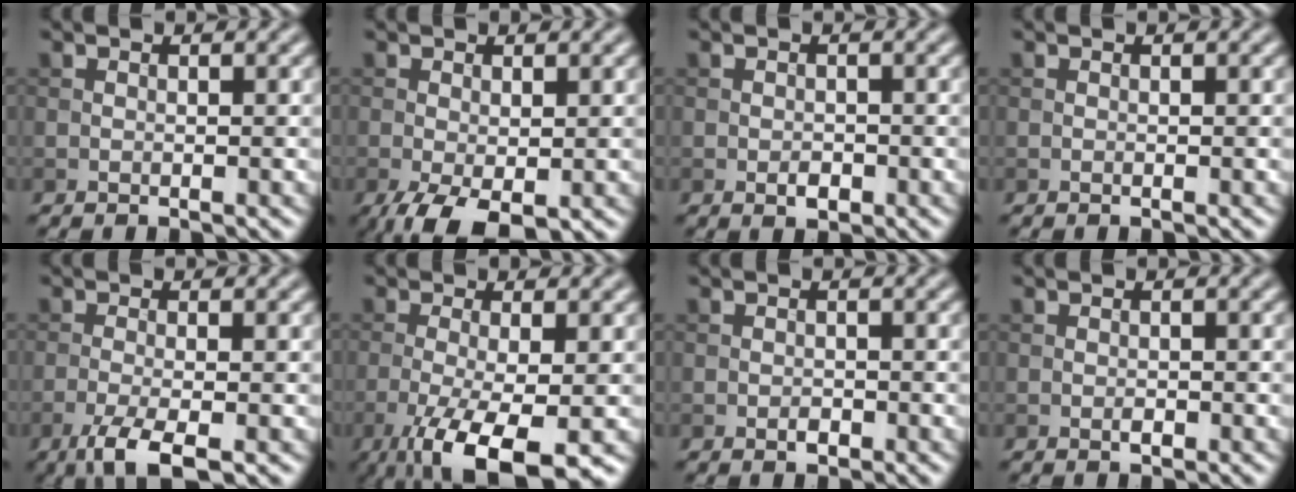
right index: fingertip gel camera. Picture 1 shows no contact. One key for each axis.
{"total": 4.6, "fx": -2.0, "fy": 2.0, "fz": 3.6, "tx": -0.074, "ty": -0.017, "tz": -0.031}
{"total": 1.3, "fx": -0.5, "fy": 0.8, "fz": 0.9, "tx": -0.014, "ty": -0.001, "tz": -0.010}
{"total": 0.0}
{"total": 4.1, "fx": -2.2, "fy": 1.0, "fz": 3.2, "tx": -0.065, "ty": -0.007, "tz": -0.049}
{"total": 8.3, "fx": -3.8, "fy": 2.4, "fz": 6.9, "tx": -0.134, "ty": -0.019, "tz": -0.063}
{"total": 0.9, "fx": -0.5, "fy": 0.5, "fz": 0.6, "tx": -0.008, "ty": 0.000, "tz": -0.008}
{"total": 0.8, "fx": -0.3, "fy": 0.4, "fz": 0.6, "tx": -0.008, "ty": 0.000, "tz": -0.005}